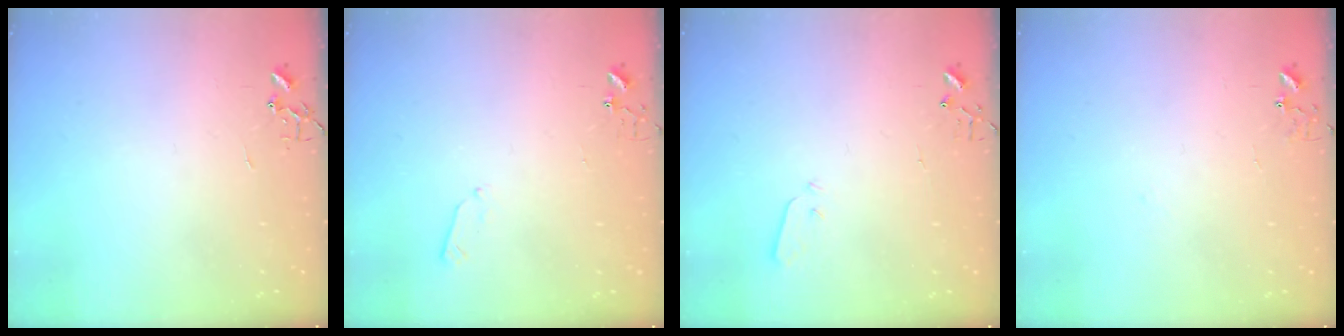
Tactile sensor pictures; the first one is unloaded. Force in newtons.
{"total": 3.7, "press": 3.6, "slide": 0.5}
{"total": 3.4, "press": 3.3, "slide": 0.7}
{"total": 6.8, "press": 6.8, "slide": 0.6}